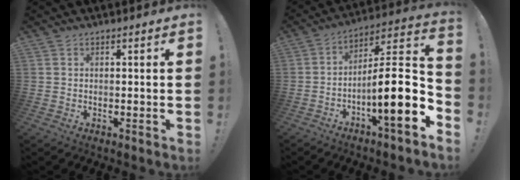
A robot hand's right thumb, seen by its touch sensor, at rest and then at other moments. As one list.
[{"total": 15.1, "force": [-3.8, 2.2, 14.4], "torque": [-0.233, -0.002, -0.071]}]